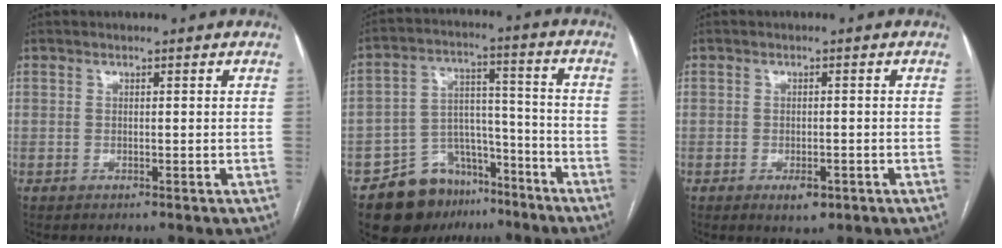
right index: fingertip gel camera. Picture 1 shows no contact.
{"total": 12.7, "force": [-9.0, 7.8, 4.3], "torque": [-0.060, 0.049, -0.142]}
{"total": 2.9, "force": [-1.5, 1.4, 2.0], "torque": [-0.027, 0.000, -0.014]}